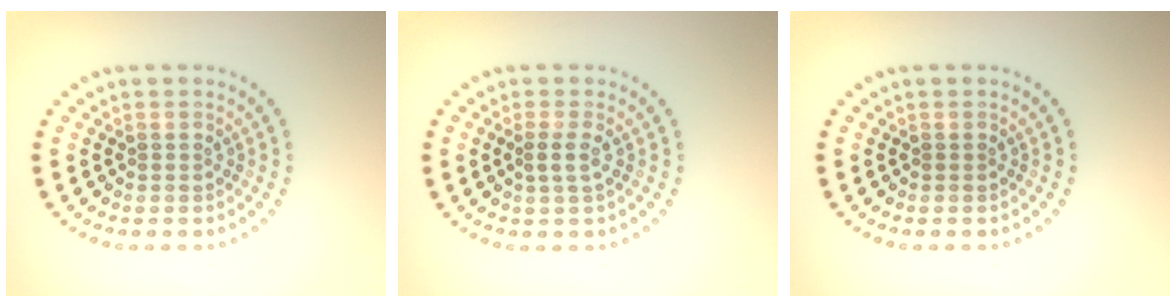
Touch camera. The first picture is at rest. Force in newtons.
{"total": 1.4, "press": 1.0, "slide": 0.9}
{"total": 0.0}